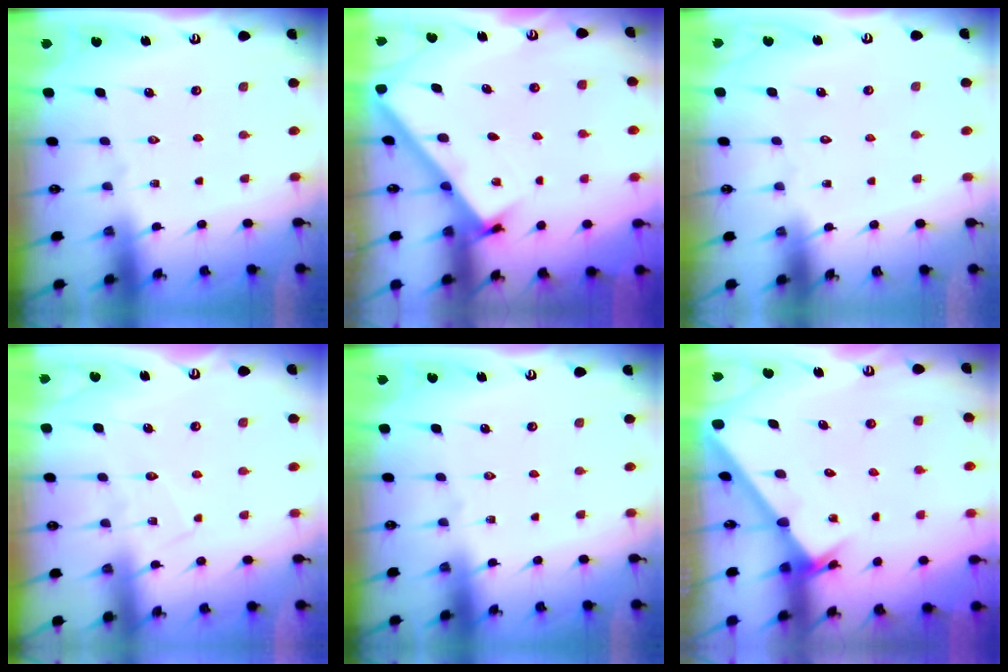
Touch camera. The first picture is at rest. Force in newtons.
{"total": 2.6, "press": 2.6, "slide": 0.1}
{"total": 1.5, "press": 1.5, "slide": 0.0}
{"total": 4.7, "press": 4.7, "slide": 0.2}
{"total": 0.0}
{"total": 2.3, "press": 2.3, "slide": 0.2}